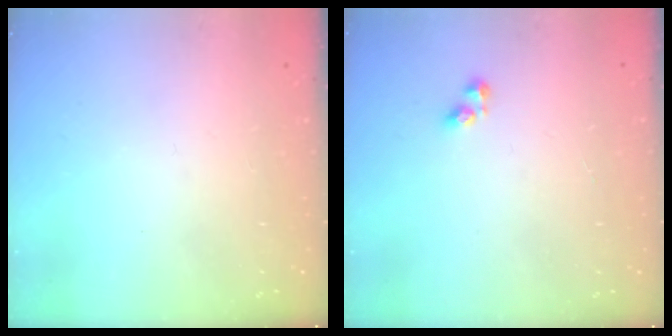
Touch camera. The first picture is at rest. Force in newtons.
{"total": 2.8, "press": 2.8, "slide": 0.6}